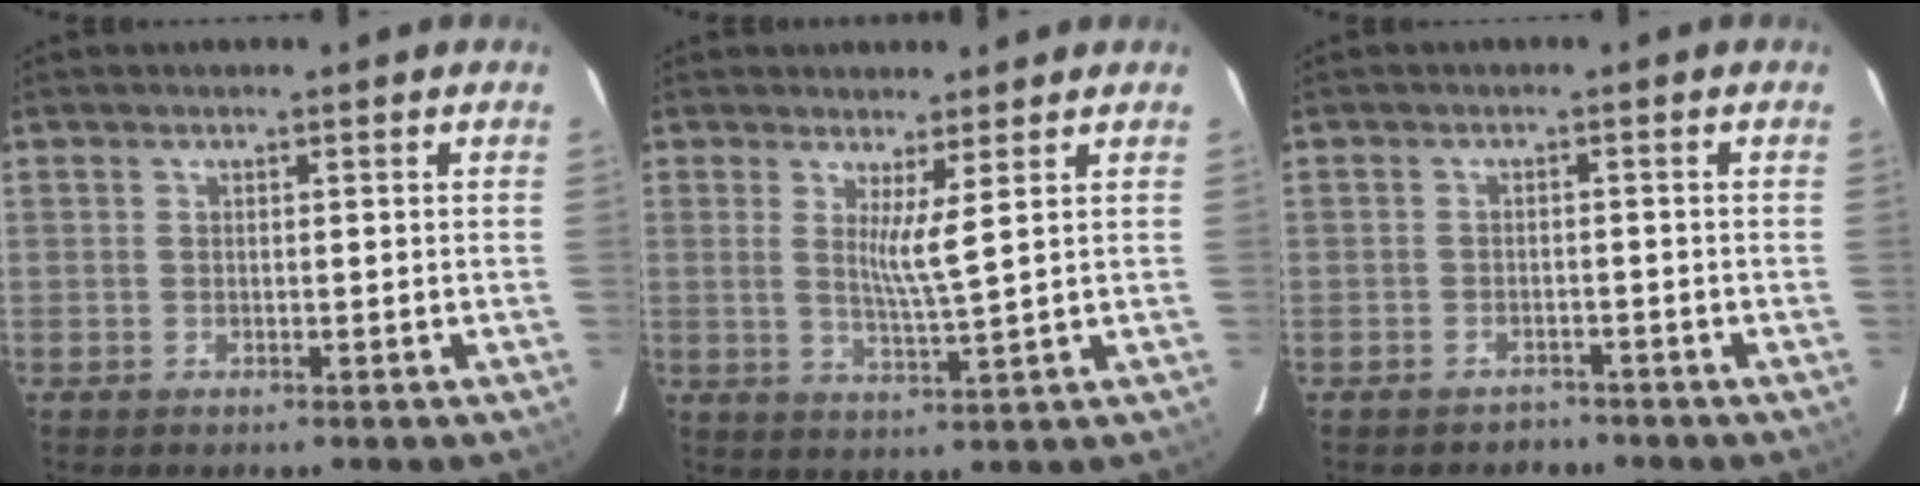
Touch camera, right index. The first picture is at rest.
{"total": 4.3, "force": [2.0, -0.7, 3.7], "torque": [-0.068, -0.017, 0.031]}
{"total": 3.5, "force": [-2.9, 2.0, 0.2], "torque": [-0.009, 0.007, -0.040]}